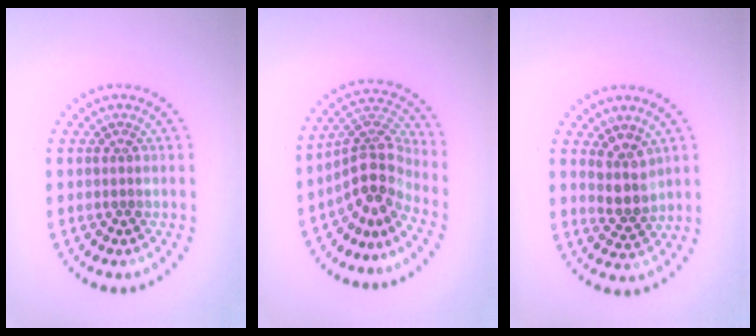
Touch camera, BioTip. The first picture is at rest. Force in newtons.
{"total": 4.2, "press": 3.1, "slide": 2.8}
{"total": 2.8, "press": 2.4, "slide": 1.5}